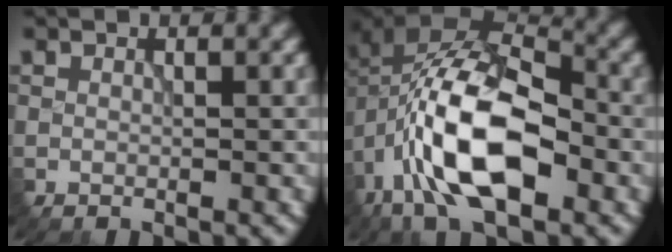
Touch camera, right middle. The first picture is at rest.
{"total": 14.3, "force": [-3.9, 7.6, 11.5], "torque": [-0.213, 0.000, -0.079]}